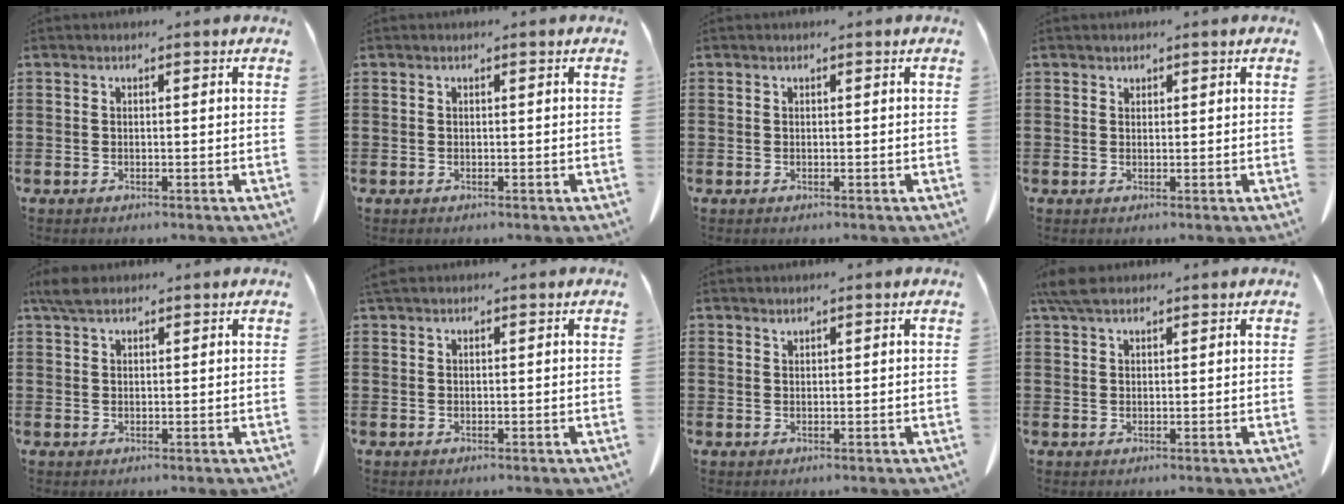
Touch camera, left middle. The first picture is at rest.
{"total": 0.0}
{"total": 0.0}
{"total": 0.7, "force": [0.7, 0.3, 0.0], "torque": [-0.002, -0.002, 0.015]}
{"total": 3.0, "force": [2.2, 1.3, 1.6], "torque": [-0.039, 0.006, 0.043]}
{"total": 0.9, "force": [0.8, 0.2, 0.3], "torque": [-0.010, -0.001, 0.016]}
{"total": 0.9, "force": [0.8, 0.0, 0.1], "torque": [-0.005, -0.005, 0.018]}
{"total": 3.7, "force": [2.7, 1.4, 2.1], "torque": [-0.050, 0.005, 0.053]}